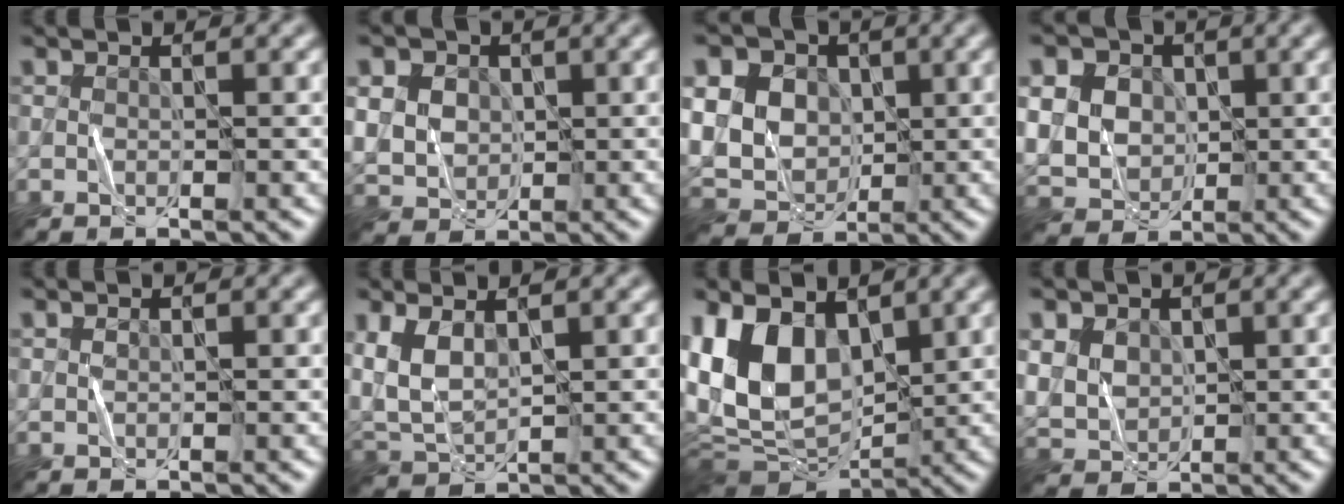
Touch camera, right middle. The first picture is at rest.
{"total": 9.3, "force": [2.4, 7.9, 4.2], "torque": [-0.088, 0.024, 0.025]}
{"total": 16.3, "force": [3.0, 13.9, 7.8], "torque": [-0.163, 0.027, 0.026]}
{"total": 12.9, "force": [3.0, 11.0, 6.1], "torque": [-0.132, 0.025, 0.036]}
{"total": 0.0}
{"total": 4.0, "force": [1.1, 2.5, 3.0], "torque": [-0.075, 0.001, 0.022]}
{"total": 10.3, "force": [1.5, 6.8, 7.6], "torque": [-0.157, -0.015, 0.026]}
{"total": 5.2, "force": [1.2, 4.4, 2.5], "torque": [-0.067, 0.009, 0.025]}